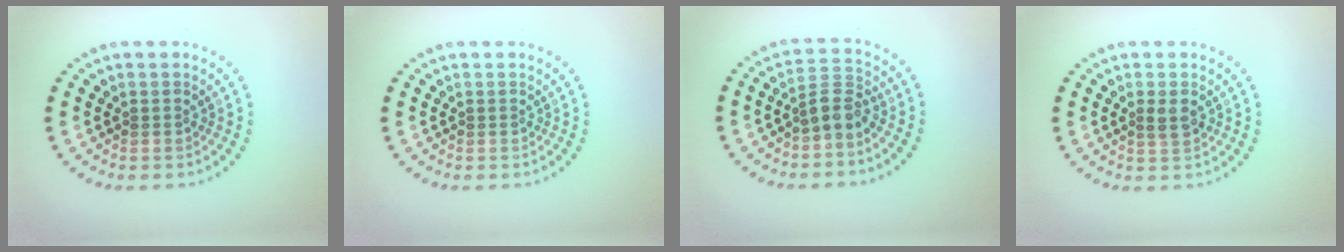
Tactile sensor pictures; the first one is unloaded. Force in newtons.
{"total": 0.0}
{"total": 2.8, "press": 2.2, "slide": 1.7}
{"total": 1.4, "press": 1.4, "slide": 0.2}